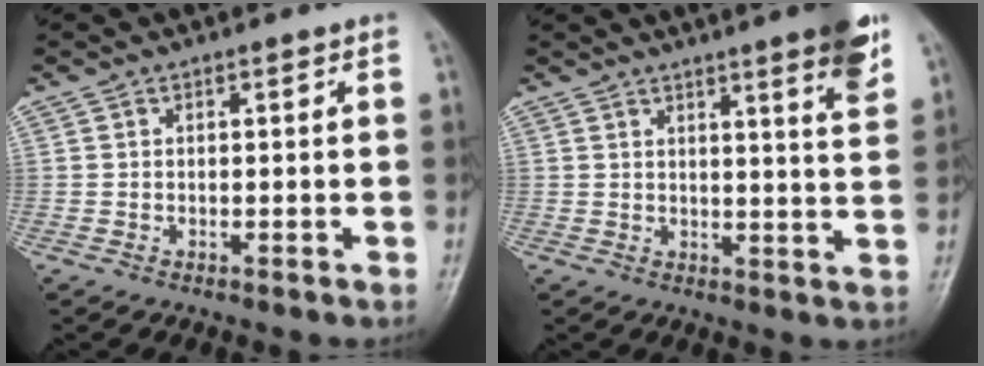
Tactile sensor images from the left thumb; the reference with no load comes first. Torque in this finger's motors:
{"motor_torque": [1.27, 0.76, 0.67, -0.85, 0.01]}